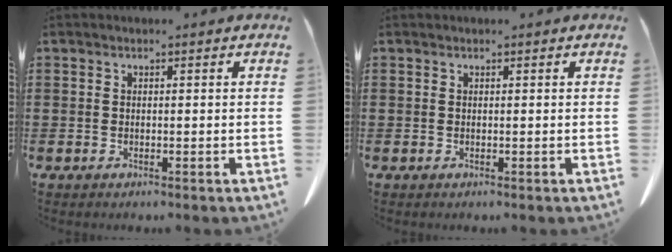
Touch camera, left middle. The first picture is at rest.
{"total": 0.0}